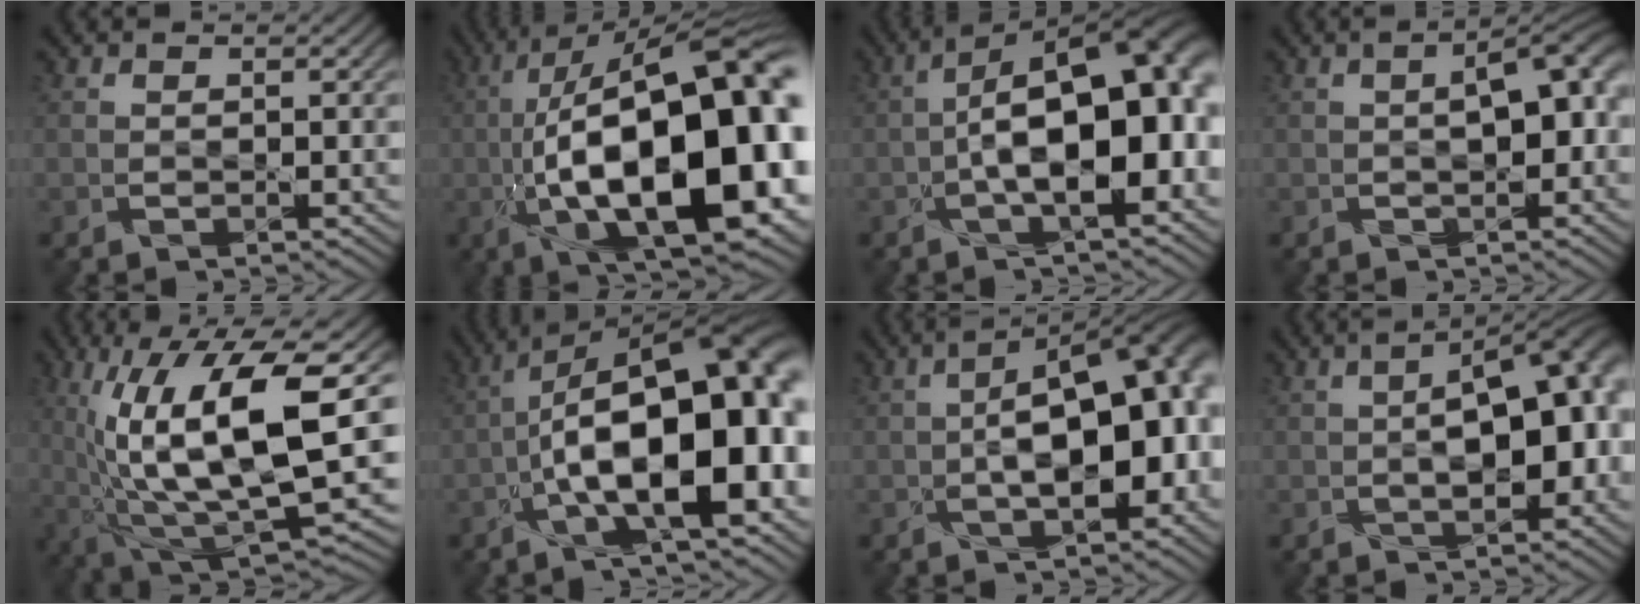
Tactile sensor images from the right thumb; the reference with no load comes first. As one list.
[{"total": 22.0, "force": [-3.0, 8.3, 20.1], "torque": [-0.321, 0.014, -0.050]}, {"total": 17.1, "force": [-2.0, 7.8, 15.1], "torque": [-0.213, -0.002, -0.024]}, {"total": 5.6, "force": [0.0, 2.7, 4.9], "torque": [-0.072, -0.002, 0.010]}, {"total": 15.1, "force": [2.1, 4.8, 14.2], "torque": [-0.266, 0.004, 0.039]}, {"total": 20.3, "force": [-3.6, 8.6, 18.0], "torque": [-0.254, 0.016, -0.063]}, {"total": 16.1, "force": [-0.8, 8.1, 14.0], "torque": [-0.181, -0.009, -0.008]}, {"total": 11.2, "force": [-0.4, 5.8, 9.6], "torque": [-0.122, -0.008, 0.000]}]